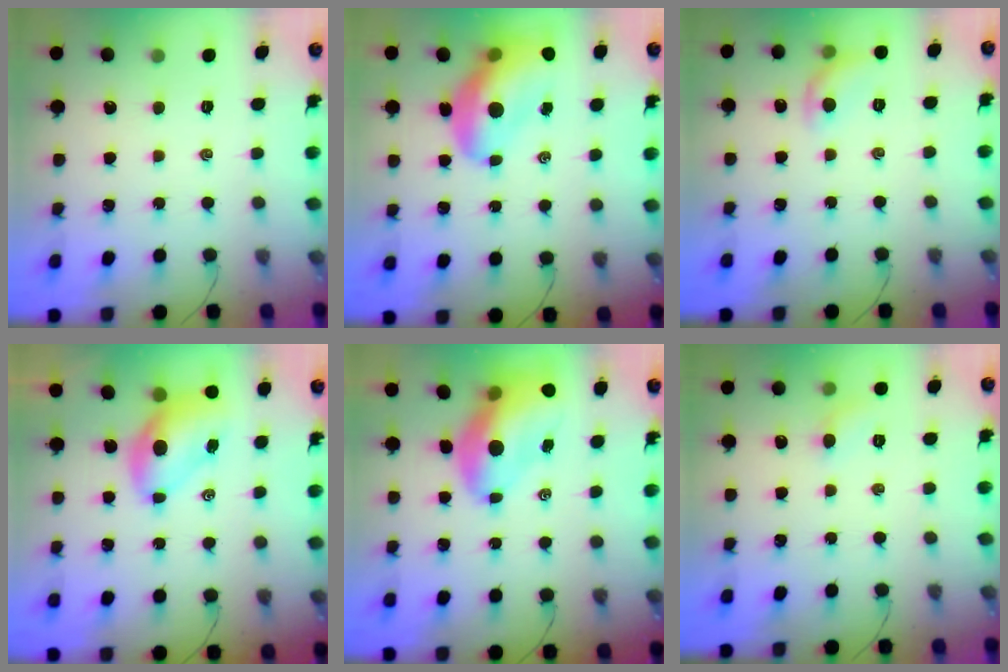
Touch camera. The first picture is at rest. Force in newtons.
{"total": 13.8, "press": 13.3, "slide": 3.7}
{"total": 7.7, "press": 7.6, "slide": 1.1}
{"total": 7.5, "press": 7.3, "slide": 2.0}
{"total": 11.8, "press": 11.3, "slide": 3.4}
{"total": 5.5, "press": 5.2, "slide": 1.8}